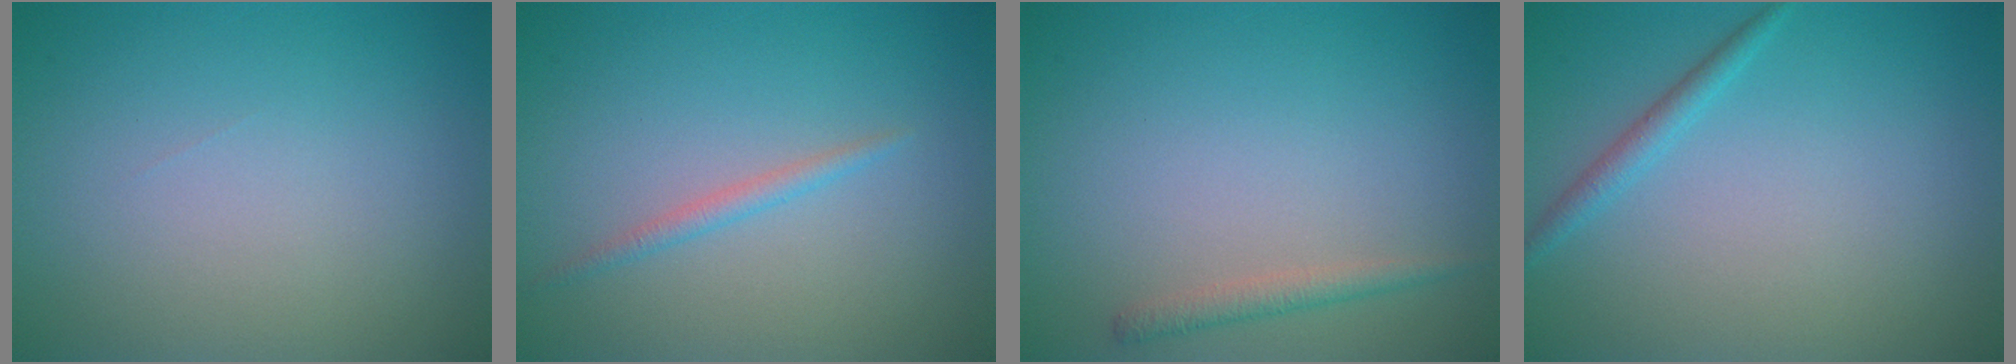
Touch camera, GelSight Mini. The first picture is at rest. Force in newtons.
{"total": 1.1, "press": 1.1, "slide": 0.0}
{"total": 1.4, "press": 1.4, "slide": 0.1}
{"total": 1.4, "press": 1.4, "slide": 0.1}